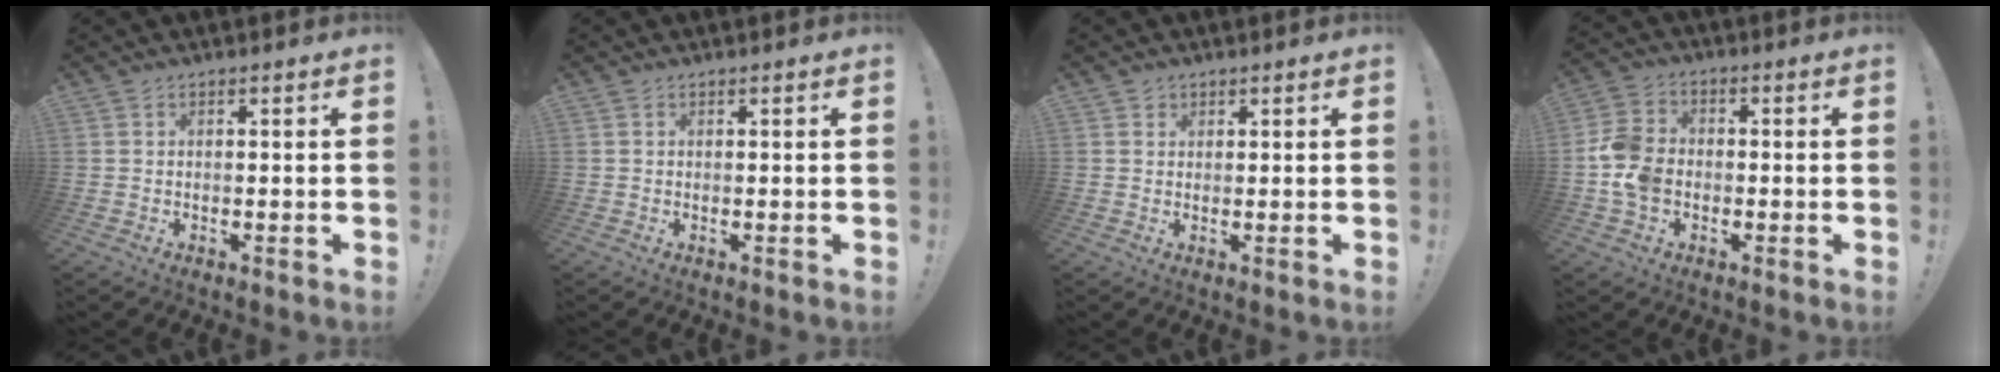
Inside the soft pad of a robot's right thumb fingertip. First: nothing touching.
{"total": 0.0}
{"total": 1.4, "force": [0.9, 1.1, 0.0], "torque": [0.006, -0.005, 0.016]}
{"total": 10.8, "force": [-2.8, 8.3, 6.3], "torque": [-0.125, 0.023, -0.050]}